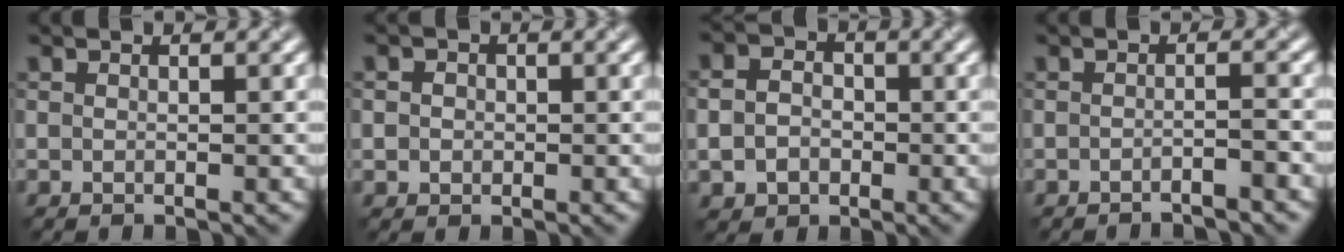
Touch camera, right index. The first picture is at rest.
{"total": 1.5, "force": [0.2, 1.4, 0.6], "torque": [0.004, 0.005, -0.002]}
{"total": 3.7, "force": [-0.8, 3.1, 1.8], "torque": [-0.024, -0.005, -0.015]}
{"total": 2.1, "force": [-1.6, 0.3, 1.4], "torque": [-0.006, 0.001, -0.032]}